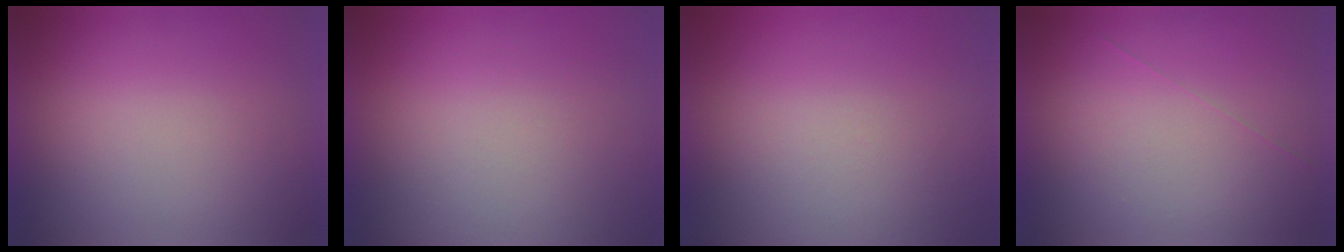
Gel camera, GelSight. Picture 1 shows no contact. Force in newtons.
{"total": 1.2}
{"total": 5.6}
{"total": 1.0}